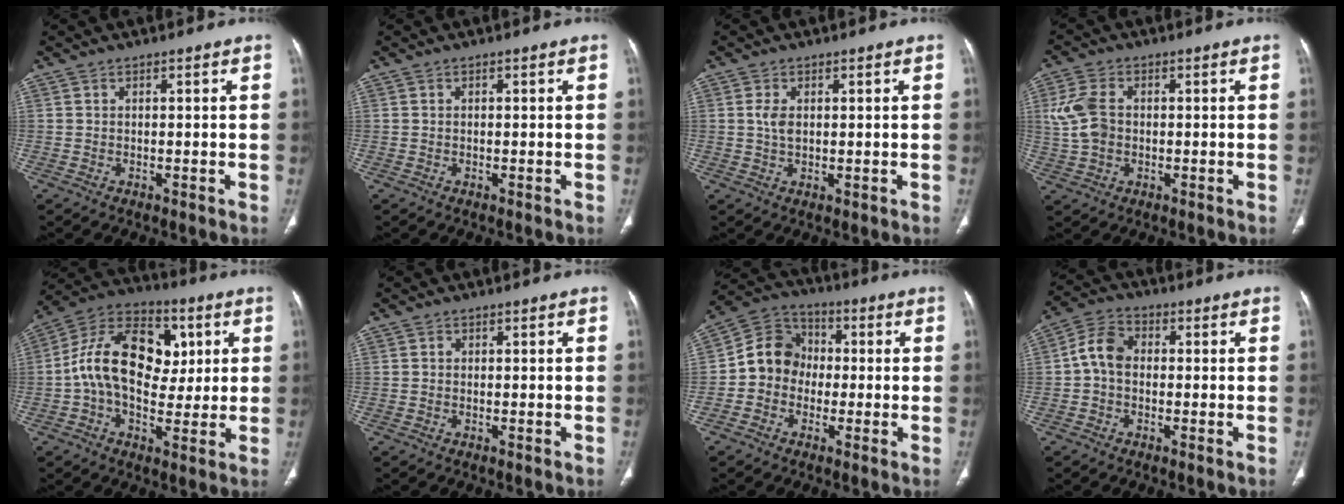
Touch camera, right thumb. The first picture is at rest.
{"total": 0.0}
{"total": 2.8, "force": [0.6, 1.5, 2.2], "torque": [-0.044, -0.005, 0.013]}
{"total": 7.0, "force": [0.4, 4.9, 5.0], "torque": [-0.110, 0.009, 0.009]}
{"total": 18.6, "force": [2.3, 12.4, 13.7], "torque": [-0.208, 0.020, 0.032]}
{"total": 0.6, "force": [0.0, 0.5, 0.3], "torque": [-0.005, 0.001, 0.000]}
{"total": 9.6, "force": [-1.2, 8.6, 4.2], "torque": [-0.049, 0.036, -0.038]}
{"total": 6.5, "force": [-0.3, 4.8, 4.4], "torque": [-0.074, 0.021, -0.017]}